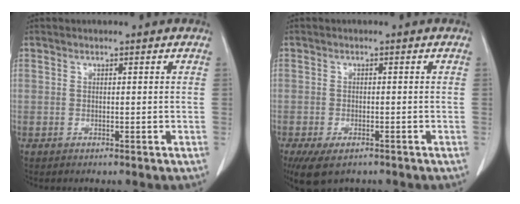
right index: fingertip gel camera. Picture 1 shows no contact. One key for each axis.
{"total": 6.0, "fx": -4.1, "fy": 2.6, "fz": 3.5, "tx": -0.063, "ty": -0.013, "tz": -0.063}